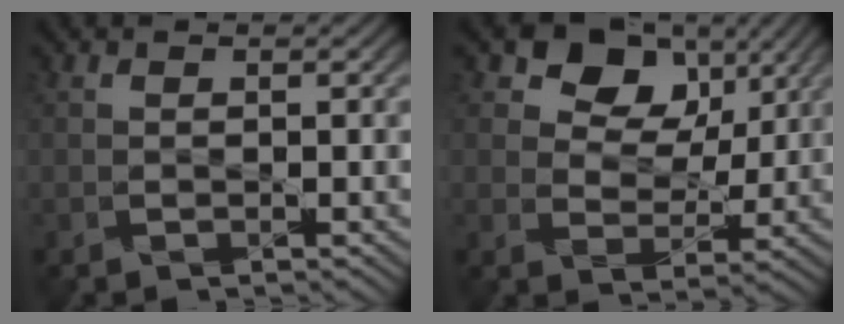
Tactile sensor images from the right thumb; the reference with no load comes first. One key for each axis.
{"total": 9.4, "fx": 5.4, "fy": 6.2, "fz": 4.6, "tx": -0.088, "ty": 0.008, "tz": 0.081}